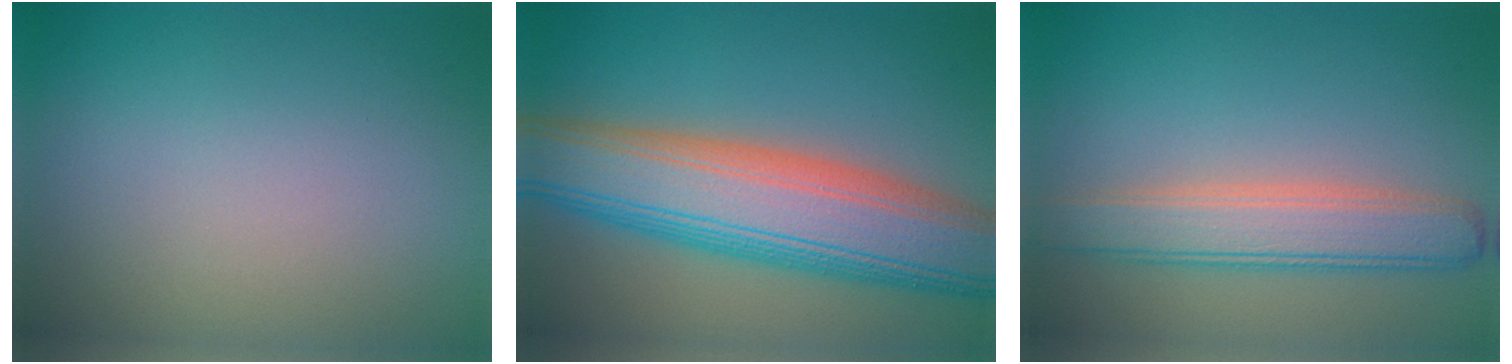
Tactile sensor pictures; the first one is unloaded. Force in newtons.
{"total": 11.4, "press": 11.4, "slide": 0.4}
{"total": 4.6, "press": 4.5, "slide": 0.2}